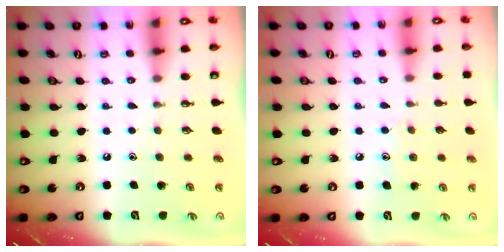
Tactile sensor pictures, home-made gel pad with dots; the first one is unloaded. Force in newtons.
{"total": 6.4, "press": 6.3, "slide": 0.6}